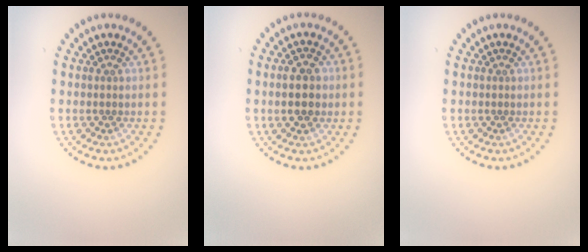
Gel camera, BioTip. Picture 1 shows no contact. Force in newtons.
{"total": 3.6, "press": 3.6, "slide": 0.0}
{"total": 0.0}